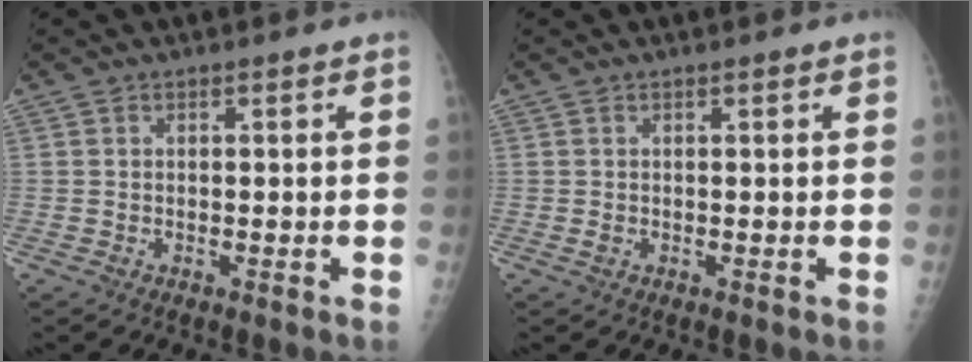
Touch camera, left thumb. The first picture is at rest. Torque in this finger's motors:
{"motor_torque": [-0.03, 0.18, 0.08, 0.13, 0.00]}